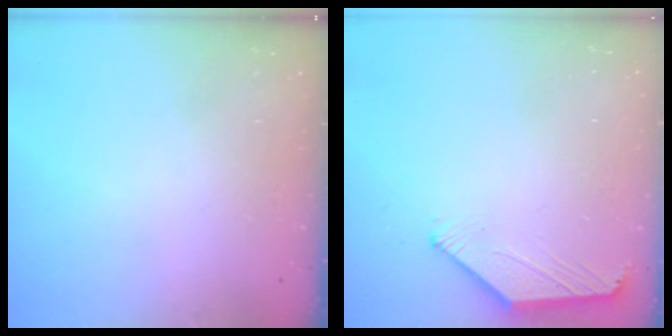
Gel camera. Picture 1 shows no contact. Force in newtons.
{"total": 0.8, "press": 0.8, "slide": 0.2}